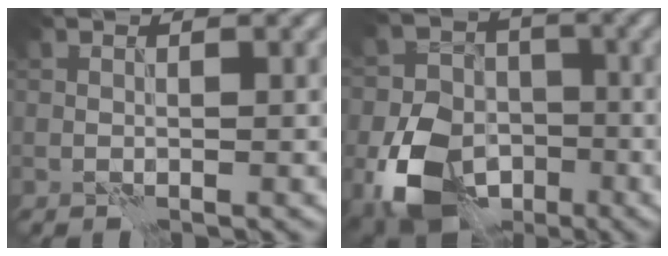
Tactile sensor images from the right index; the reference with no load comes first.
{"total": 10.4, "force": [-4.2, 7.5, 5.8], "torque": [-0.119, -0.019, -0.085]}